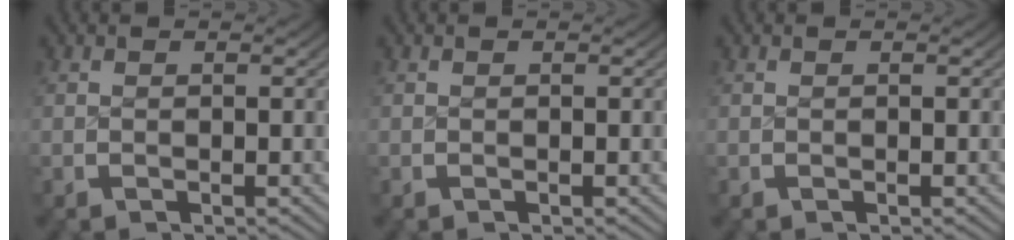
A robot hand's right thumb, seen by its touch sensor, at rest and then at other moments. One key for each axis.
{"total": 0.0}
{"total": 0.0}